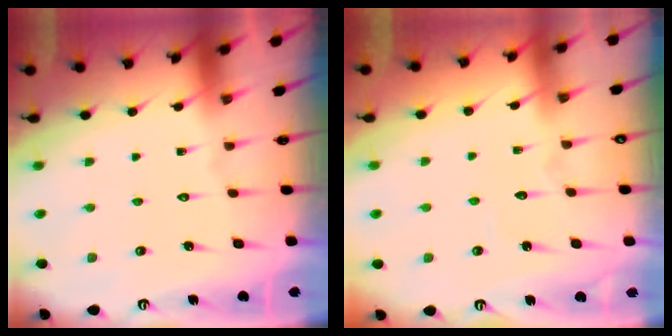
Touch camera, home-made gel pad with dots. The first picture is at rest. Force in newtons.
{"total": 2.8, "press": 2.8, "slide": 0.3}